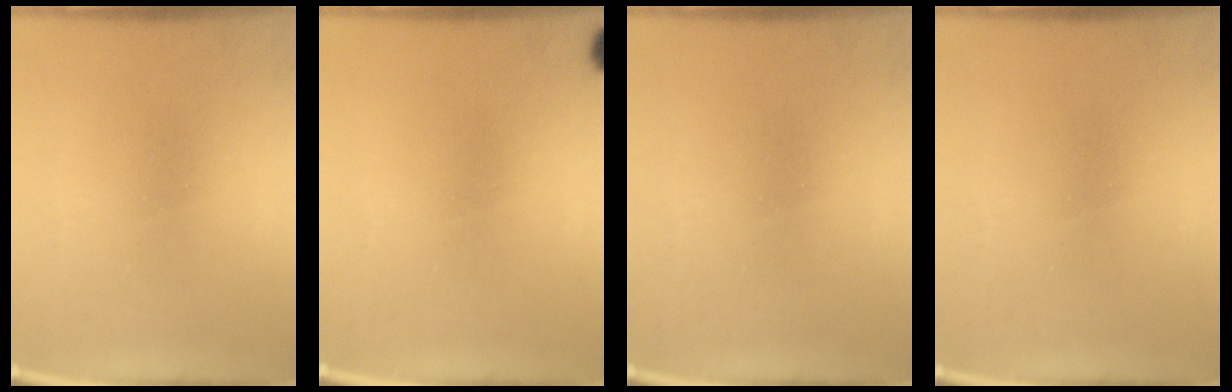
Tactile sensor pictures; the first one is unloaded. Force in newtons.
{"total": 2.5}
{"total": 0.0}
{"total": 0.0}